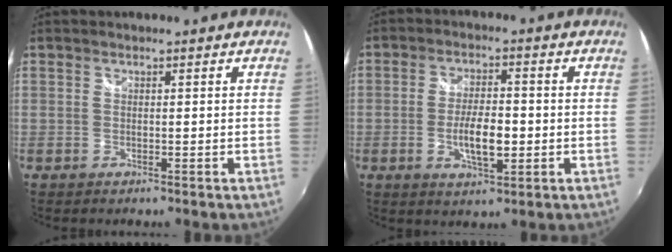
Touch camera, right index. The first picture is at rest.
{"total": 7.4, "force": [-1.6, 2.7, 6.7], "torque": [-0.128, -0.004, -0.025]}